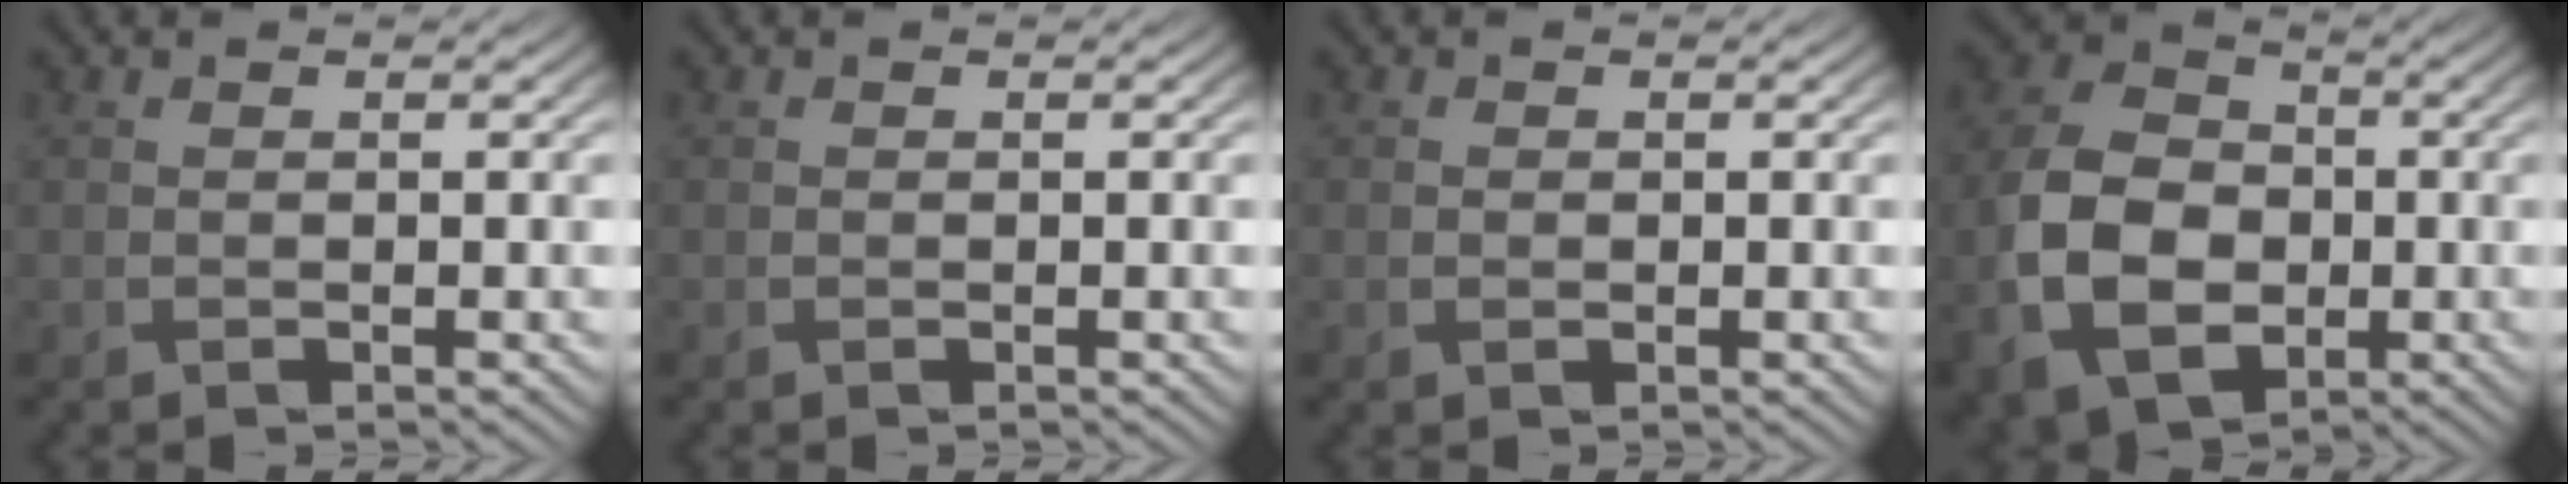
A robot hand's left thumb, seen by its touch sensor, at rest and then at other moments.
{"total": 0.0}
{"total": 0.7, "force": [0.0, 0.6, 0.5], "torque": [-0.009, -0.003, -0.001]}
{"total": 12.3, "force": [-2.5, 9.0, 8.0], "torque": [-0.189, -0.017, -0.053]}